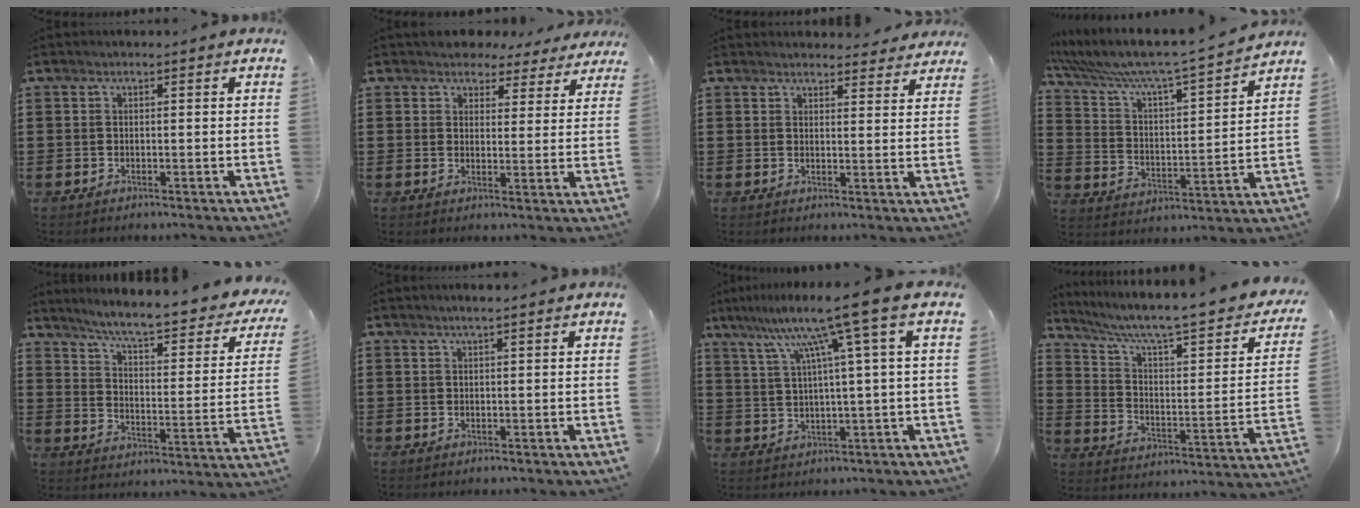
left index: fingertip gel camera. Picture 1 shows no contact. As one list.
[{"total": 3.9, "force": [3.5, 1.6, 0.4], "torque": [-0.019, -0.009, 0.062]}, {"total": 3.1, "force": [3.0, 0.6, 0.4], "torque": [-0.008, -0.011, 0.055]}, {"total": 7.1, "force": [6.5, -0.4, 2.8], "torque": [-0.085, -0.055, 0.103]}, {"total": 6.2, "force": [5.2, -0.4, 3.4], "torque": [-0.088, -0.043, 0.080]}, {"total": 1.2, "force": [0.6, -0.1, 1.0], "torque": [-0.018, 0.000, 0.011]}, {"total": 10.5, "force": [5.3, -1.4, 9.0], "torque": [-0.186, -0.014, 0.078]}, {"total": 7.0, "force": [5.0, 0.5, 4.8], "torque": [-0.106, -0.047, 0.075]}]